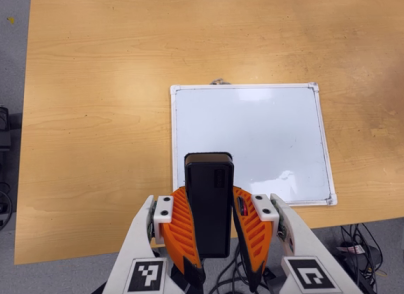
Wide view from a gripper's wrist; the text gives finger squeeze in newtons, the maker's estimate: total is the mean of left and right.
{"total": 9.7, "left": 6.7, "right": 12.6}